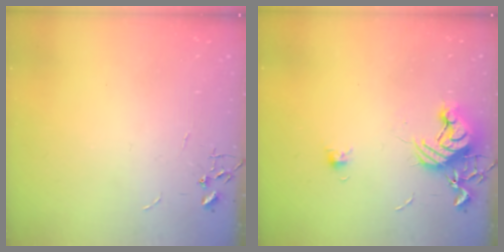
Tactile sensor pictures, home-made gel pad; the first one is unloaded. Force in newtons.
{"total": 12.1, "press": 12.0, "slide": 1.3}